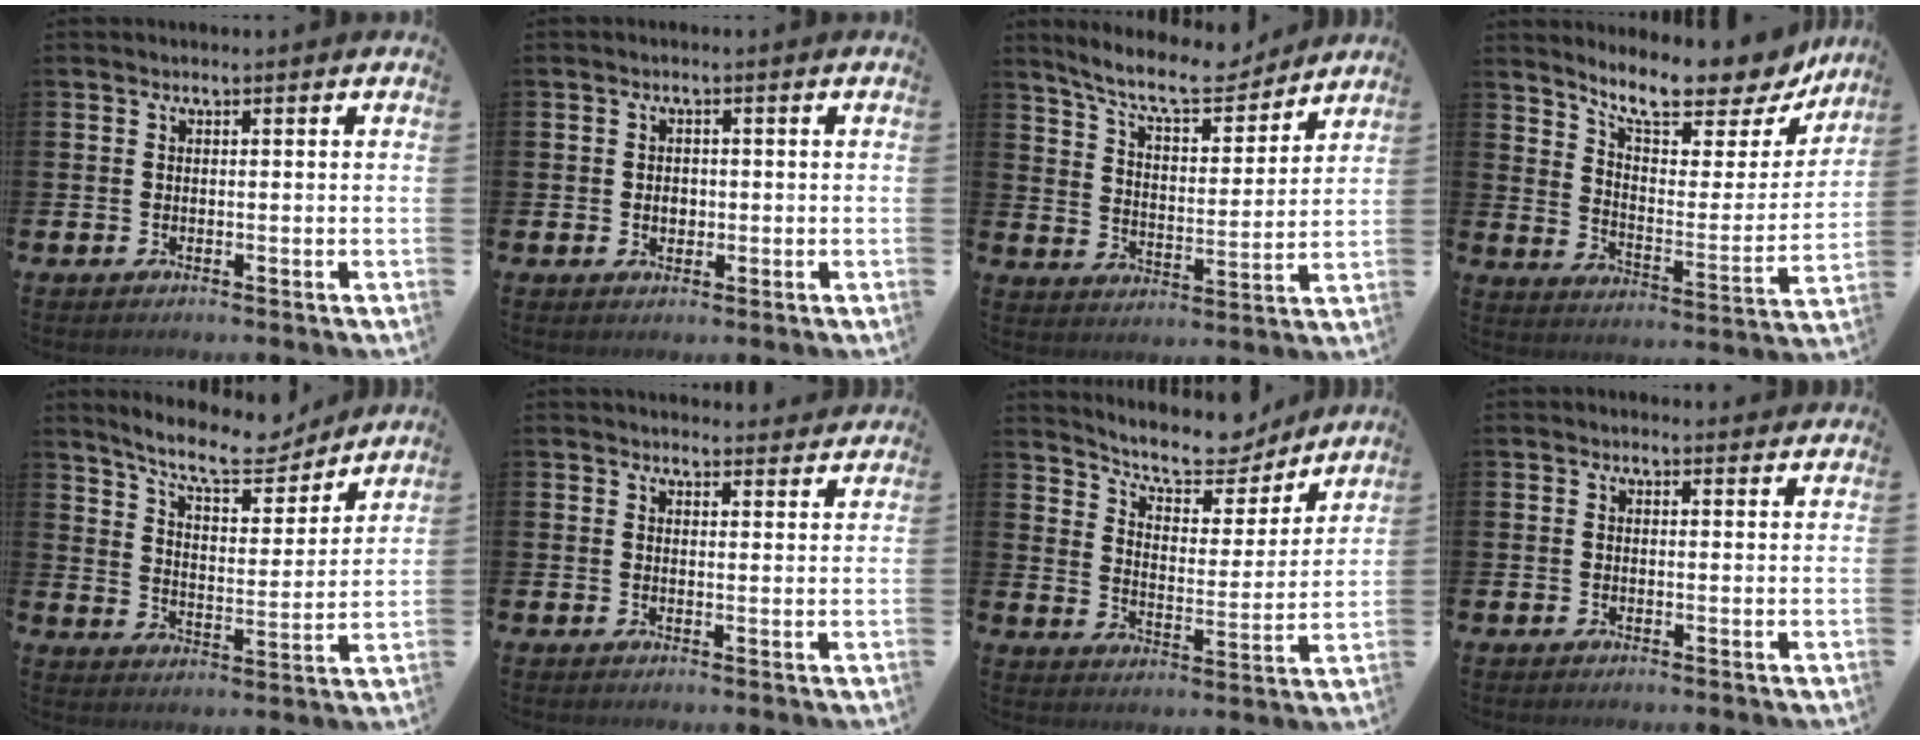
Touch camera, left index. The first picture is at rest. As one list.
[{"total": 1.8, "force": [-0.1, 1.5, 1.1], "torque": [-0.008, 0.003, -0.008]}, {"total": 9.8, "force": [8.9, 2.0, 3.7], "torque": [-0.096, -0.051, 0.156]}, {"total": 10.0, "force": [9.1, 1.7, 3.8], "torque": [-0.086, -0.071, 0.154]}, {"total": 10.3, "force": [9.3, 2.3, 3.8], "torque": [-0.097, -0.050, 0.165]}, {"total": 2.6, "force": [2.5, 0.5, 0.0], "torque": [0.010, -0.017, 0.043]}, {"total": 9.2, "force": [8.4, 2.8, 2.8], "torque": [-0.074, -0.059, 0.144]}, {"total": 0.6, "force": [0.5, 0.3, 0.2], "torque": [0.009, -0.001, 0.004]}]